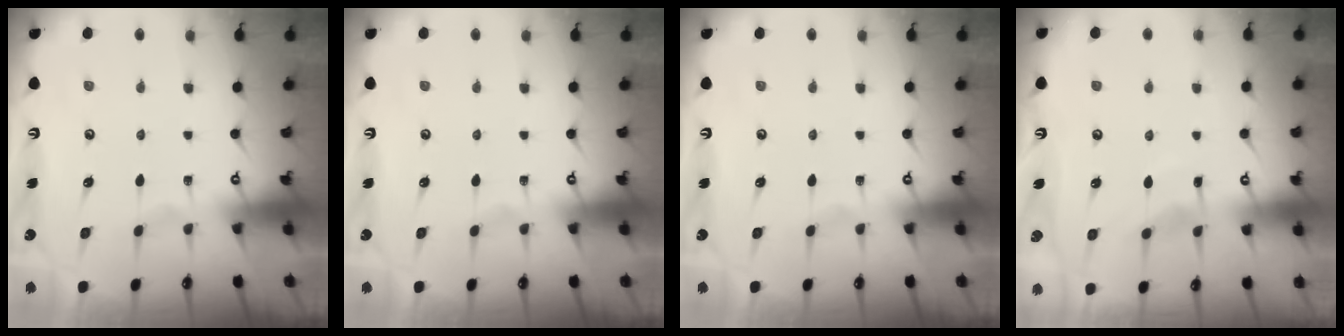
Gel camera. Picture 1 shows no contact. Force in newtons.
{"total": 0.0}
{"total": 0.0}
{"total": 5.6, "press": 5.5, "slide": 0.7}